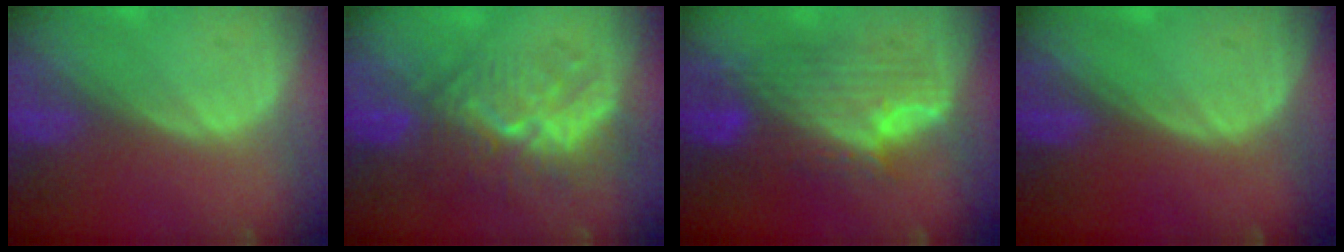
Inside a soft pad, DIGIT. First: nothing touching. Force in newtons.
{"total": 9.6, "press": 8.5, "slide": 4.4}
{"total": 8.7, "press": 8.7, "slide": 0.3}
{"total": 0.0}